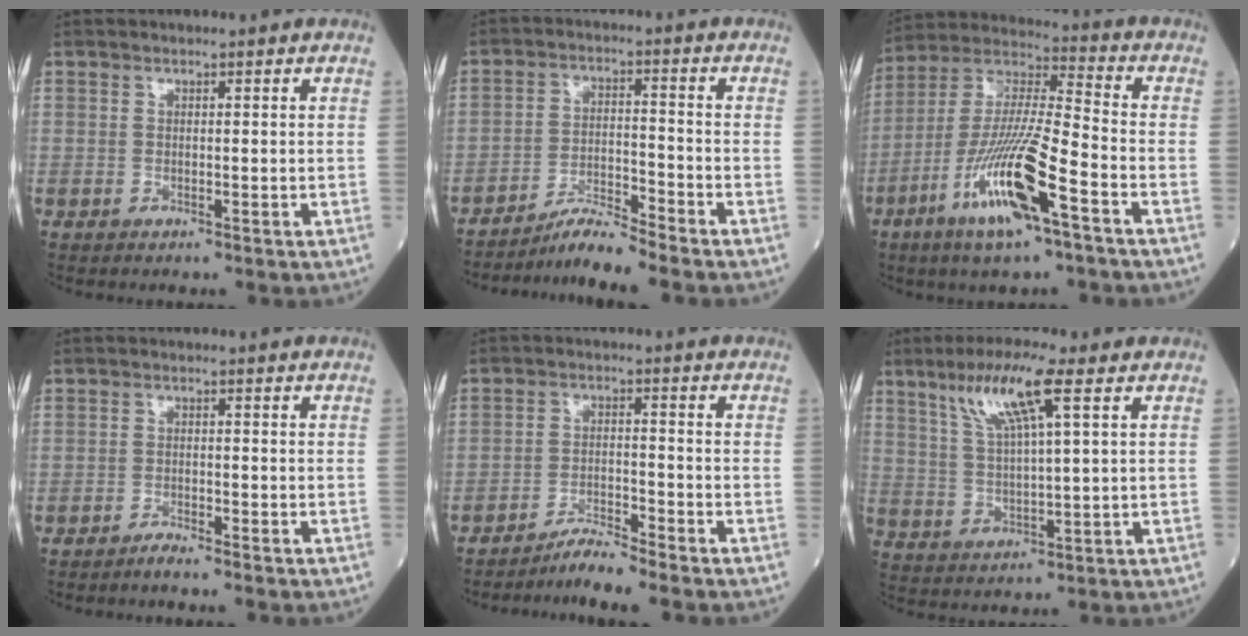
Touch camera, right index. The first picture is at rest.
{"total": 5.8, "force": [-5.4, -1.5, 1.5], "torque": [-0.028, -0.017, -0.099]}
{"total": 16.2, "force": [-7.6, 1.3, 14.2], "torque": [-0.289, -0.019, -0.141]}
{"total": 1.6, "force": [-1.5, -0.3, 0.5], "torque": [-0.011, -0.001, -0.030]}
{"total": 4.3, "force": [-4.0, -1.4, 0.8], "torque": [-0.016, -0.018, -0.075]}
{"total": 9.8, "force": [5.1, 0.7, 8.4], "torque": [-0.166, 0.011, 0.097]}